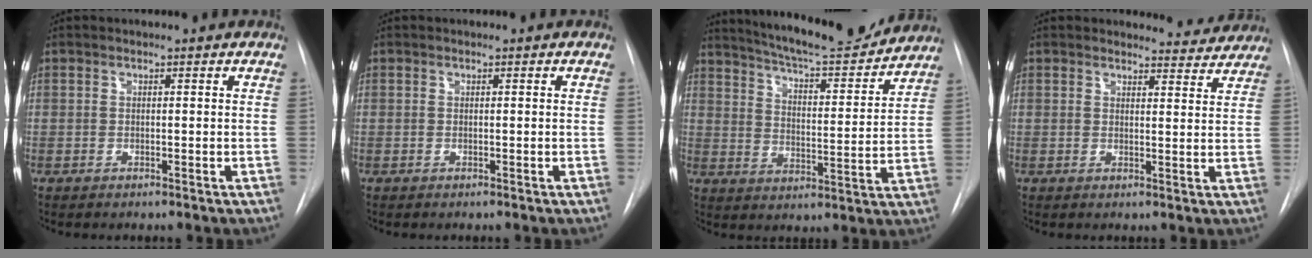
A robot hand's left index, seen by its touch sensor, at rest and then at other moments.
{"total": 0.0}
{"total": 17.4, "force": [16.2, 2.1, 6.2], "torque": [-0.099, -0.019, 0.228]}
{"total": 5.1, "force": [4.9, 1.2, -0.5], "torque": [0.015, -0.015, 0.042]}